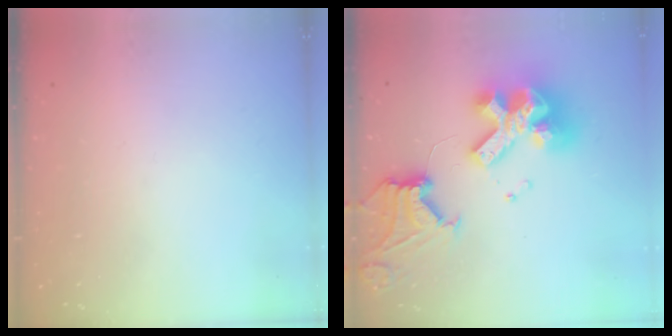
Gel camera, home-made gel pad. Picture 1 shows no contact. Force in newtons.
{"total": 21.2, "press": 21.1, "slide": 2.3}